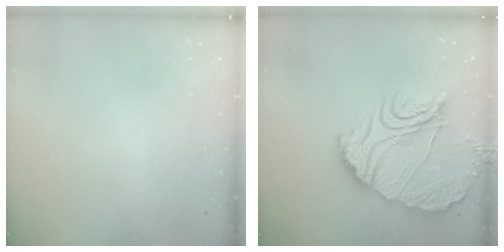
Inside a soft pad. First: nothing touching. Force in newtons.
{"total": 19.6, "press": 19.5, "slide": 2.0}